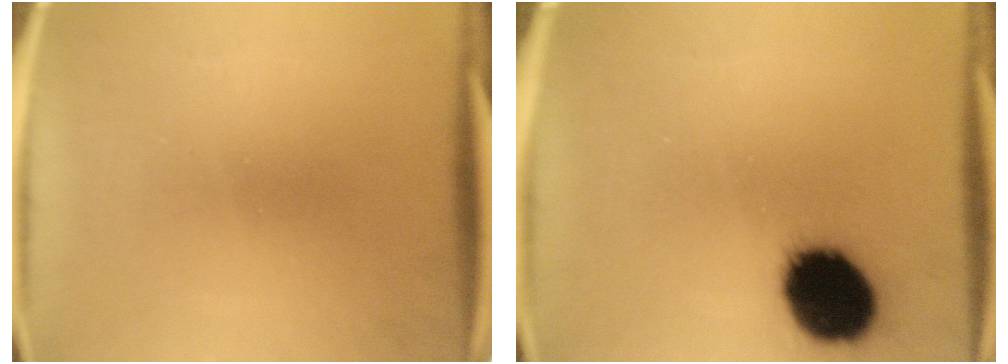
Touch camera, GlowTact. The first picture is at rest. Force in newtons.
{"total": 18.4}